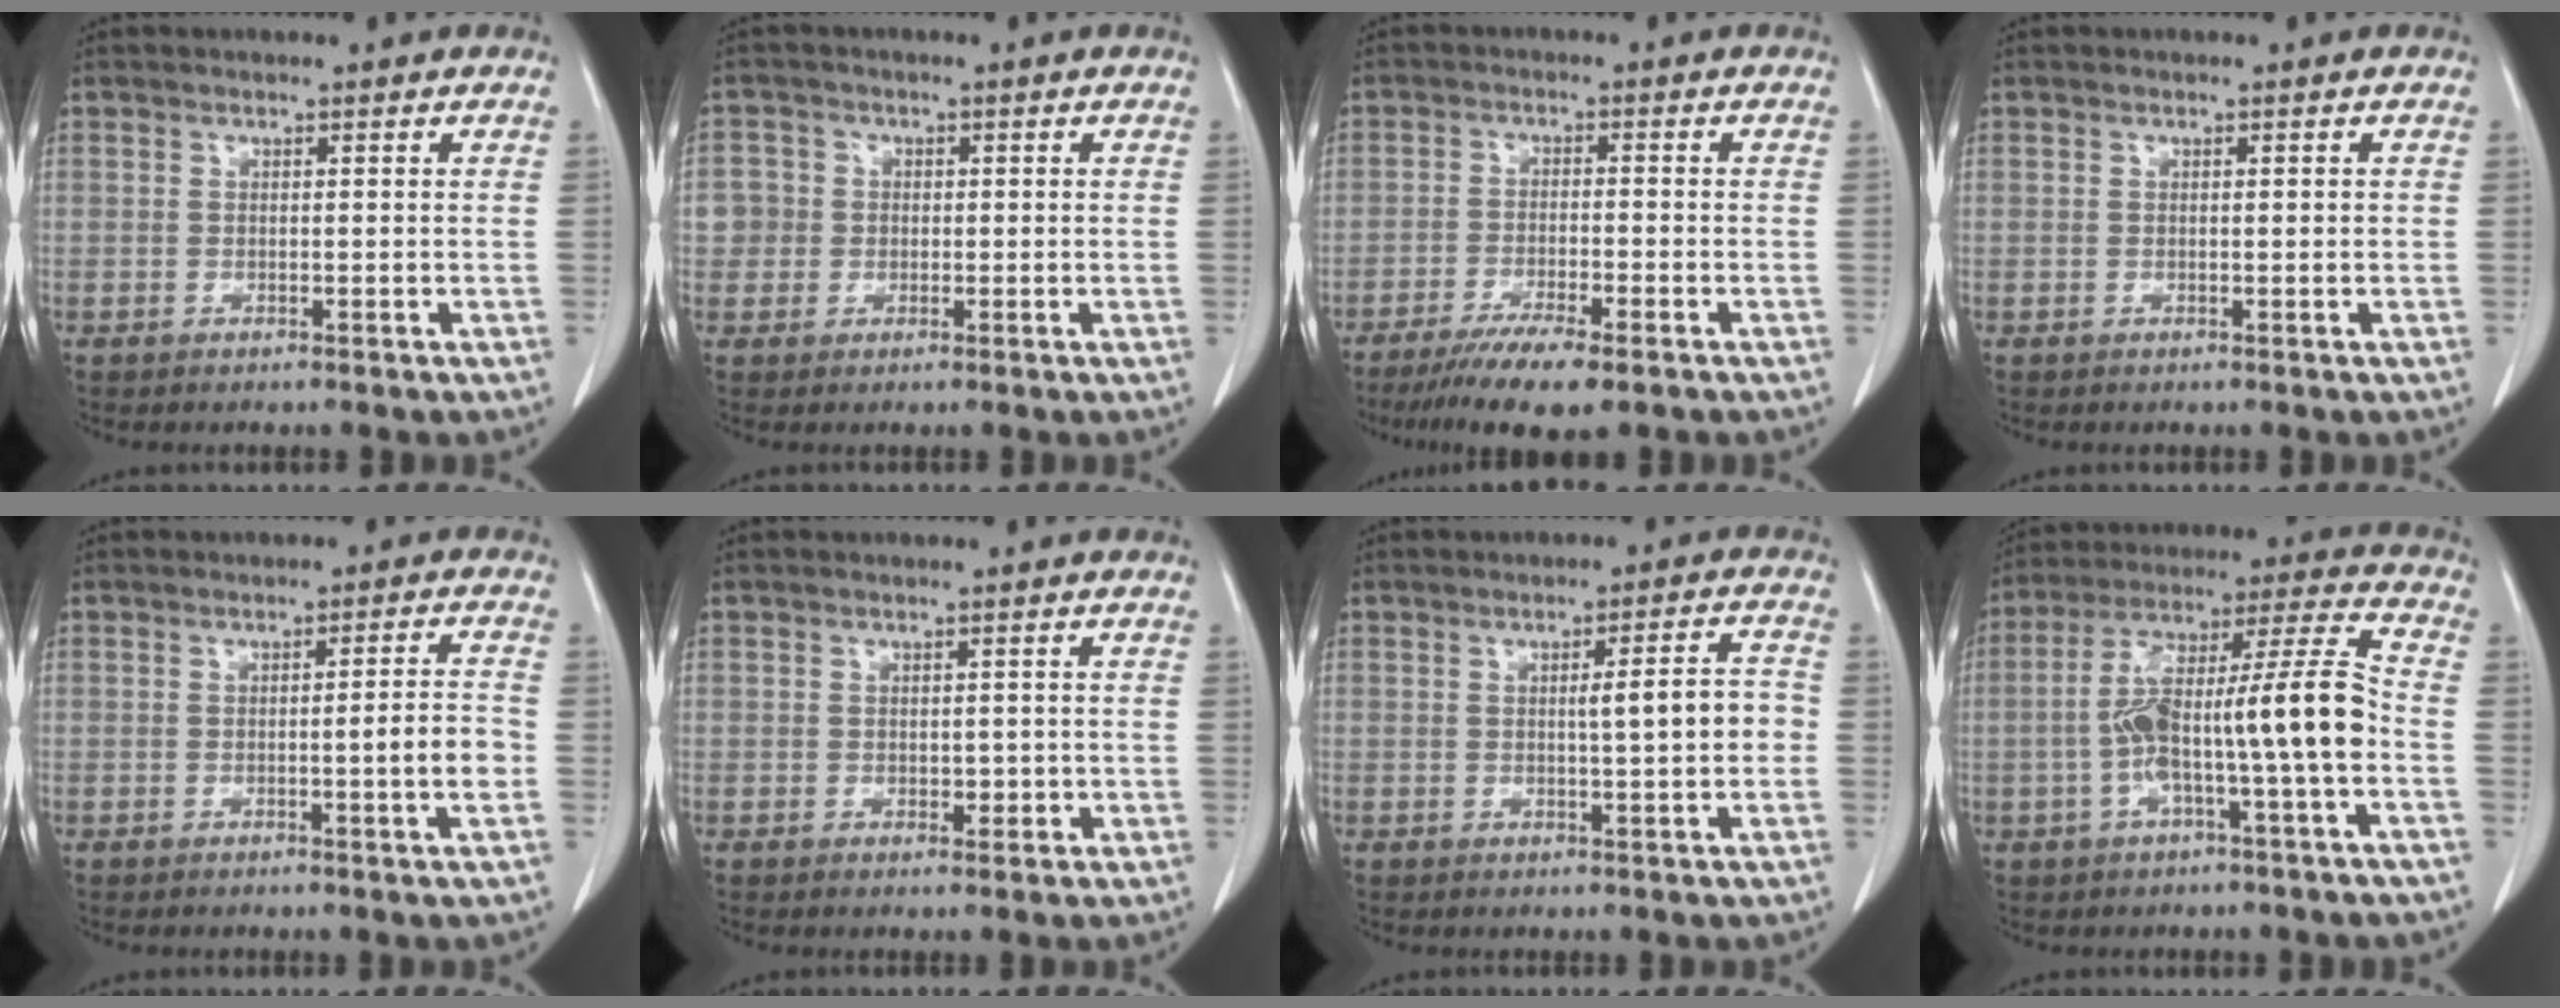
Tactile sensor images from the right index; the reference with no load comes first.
{"total": 3.8, "force": [0.0, 3.8, 0.2], "torque": [0.008, 0.012, -0.002]}
{"total": 8.2, "force": [-5.9, 0.6, 5.7], "torque": [-0.090, -0.018, -0.094]}
{"total": 0.5, "force": [0.0, 0.1, 0.5], "torque": [-0.009, 0.000, 0.001]}
{"total": 4.6, "force": [-1.2, -0.3, 4.5], "torque": [-0.062, 0.001, -0.018]}
{"total": 1.8, "force": [-0.2, 1.2, 1.3], "torque": [-0.017, 0.000, 0.002]}
{"total": 5.6, "force": [-0.2, 0.5, 5.6], "torque": [-0.080, 0.010, -0.003]}
{"total": 15.1, "force": [-2.8, 0.7, 14.8], "torque": [-0.261, 0.030, -0.050]}